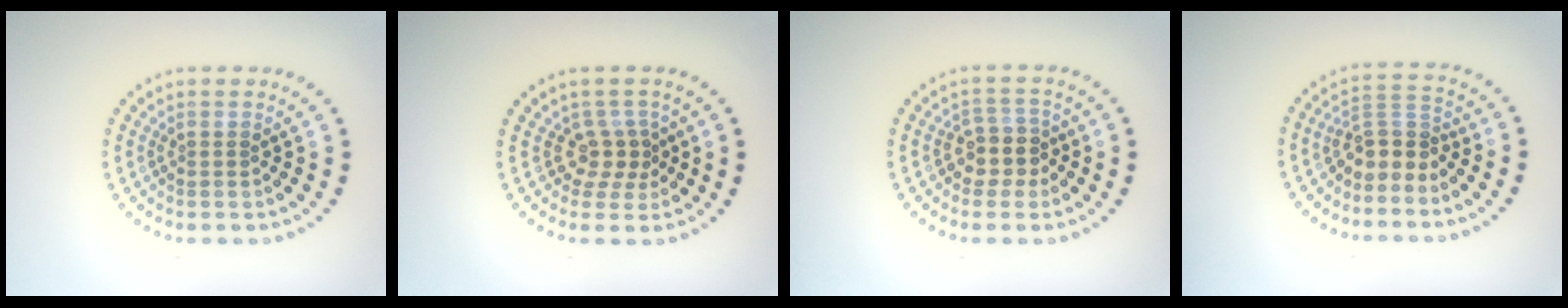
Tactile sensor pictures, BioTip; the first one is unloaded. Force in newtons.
{"total": 2.4, "press": 1.6, "slide": 1.8}
{"total": 2.6, "press": 2.2, "slide": 1.4}
{"total": 3.1, "press": 2.4, "slide": 2.0}